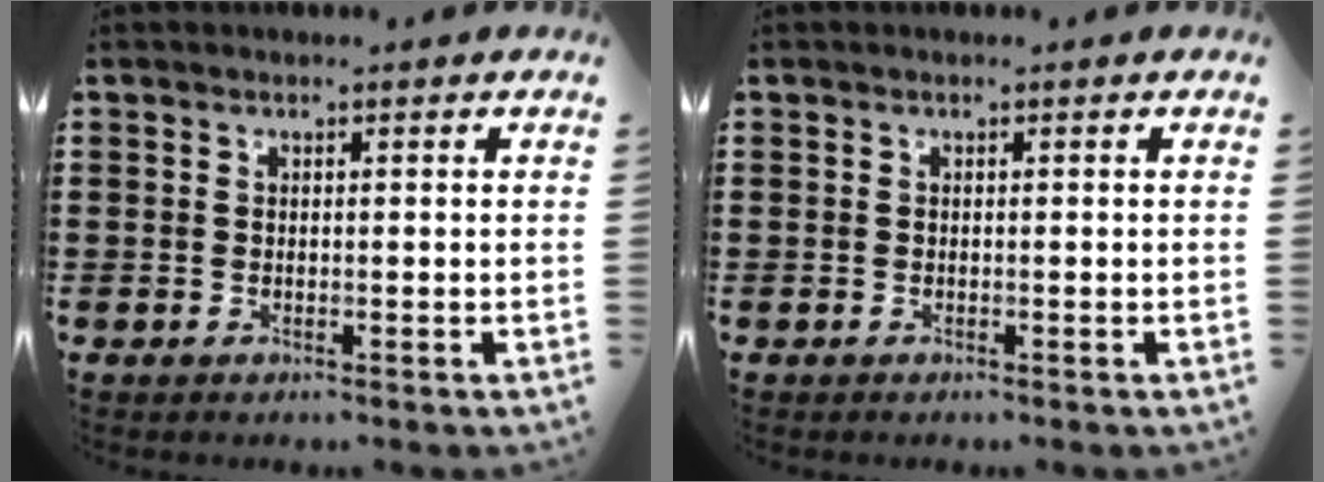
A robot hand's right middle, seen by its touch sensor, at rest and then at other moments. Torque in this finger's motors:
{"motor_torque": [-0.96, 1.09, -0.02, -0.01]}